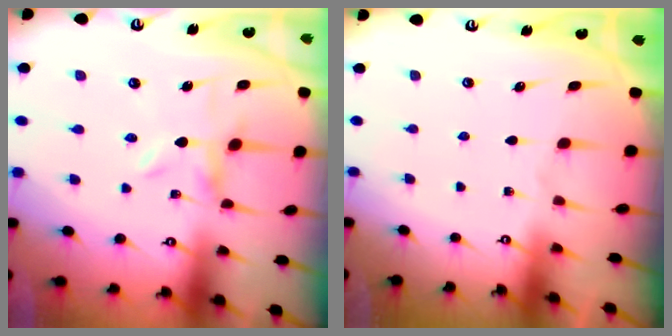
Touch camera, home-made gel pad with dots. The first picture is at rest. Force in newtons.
{"total": 0.0}